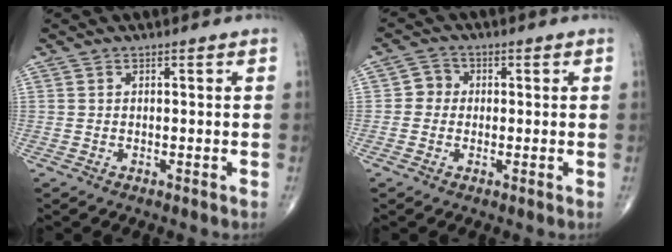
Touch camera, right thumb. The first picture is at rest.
{"total": 3.1, "force": [-0.2, 2.9, 1.0], "torque": [0.005, 0.008, -0.012]}